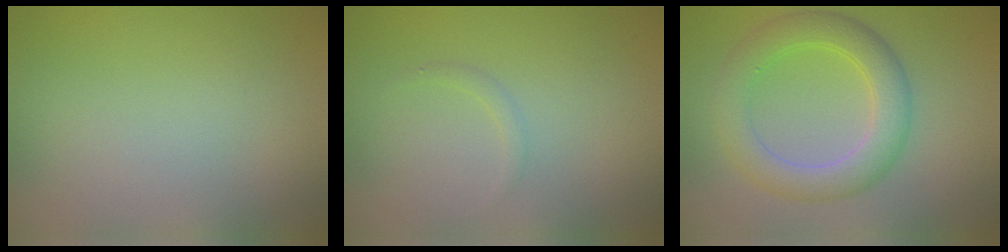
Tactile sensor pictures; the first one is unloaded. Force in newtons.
{"total": 0.7, "press": 0.7, "slide": 0.1}
{"total": 4.9, "press": 4.9, "slide": 0.1}